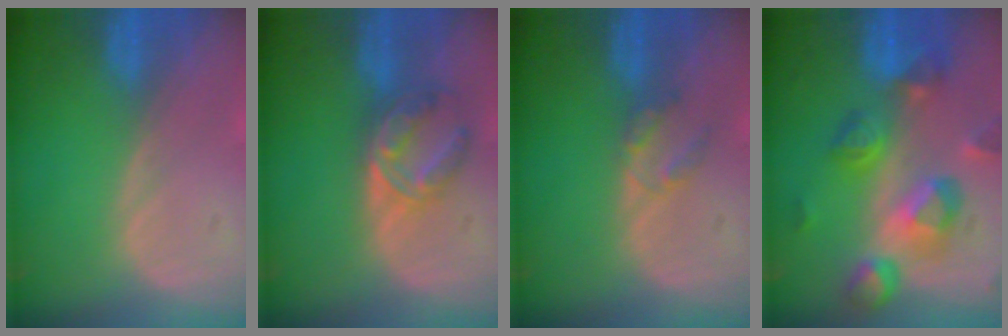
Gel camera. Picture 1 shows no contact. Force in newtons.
{"total": 6.3, "press": 5.7, "slide": 2.7}
{"total": 2.5, "press": 2.5, "slide": 0.3}
{"total": 10.4, "press": 9.3, "slide": 4.7}